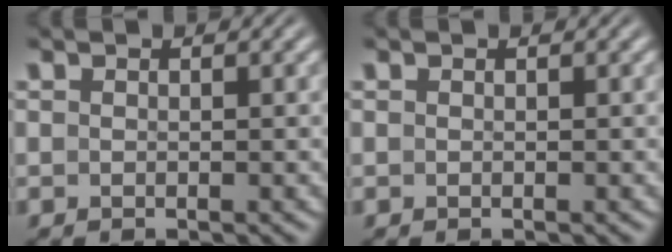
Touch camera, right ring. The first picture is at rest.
{"total": 0.0}